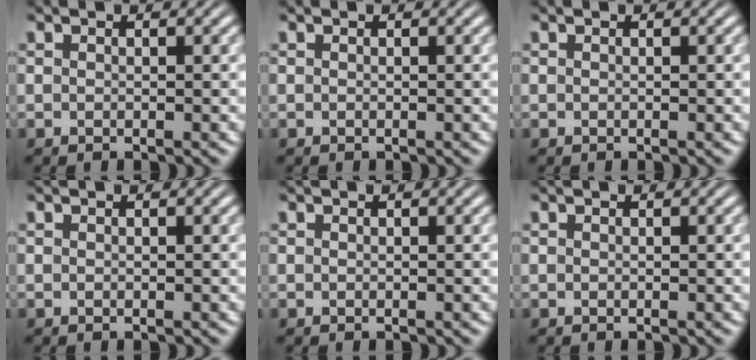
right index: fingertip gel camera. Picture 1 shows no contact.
{"total": 0.0}
{"total": 0.0}
{"total": 0.0}
{"total": 0.0}
{"total": 0.0}